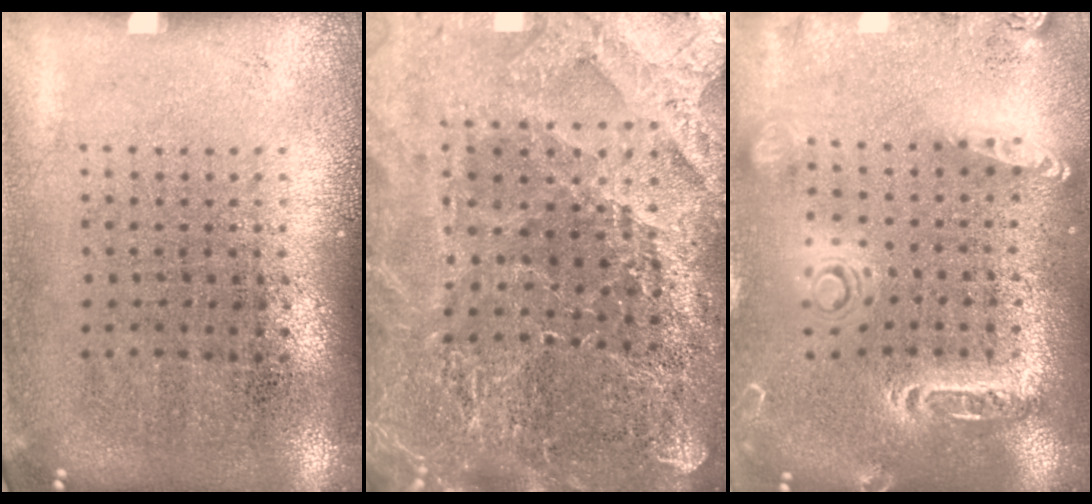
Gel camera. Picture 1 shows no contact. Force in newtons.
{"total": 4.1, "press": 3.9, "slide": 1.1}
{"total": 2.0, "press": 1.9, "slide": 0.5}